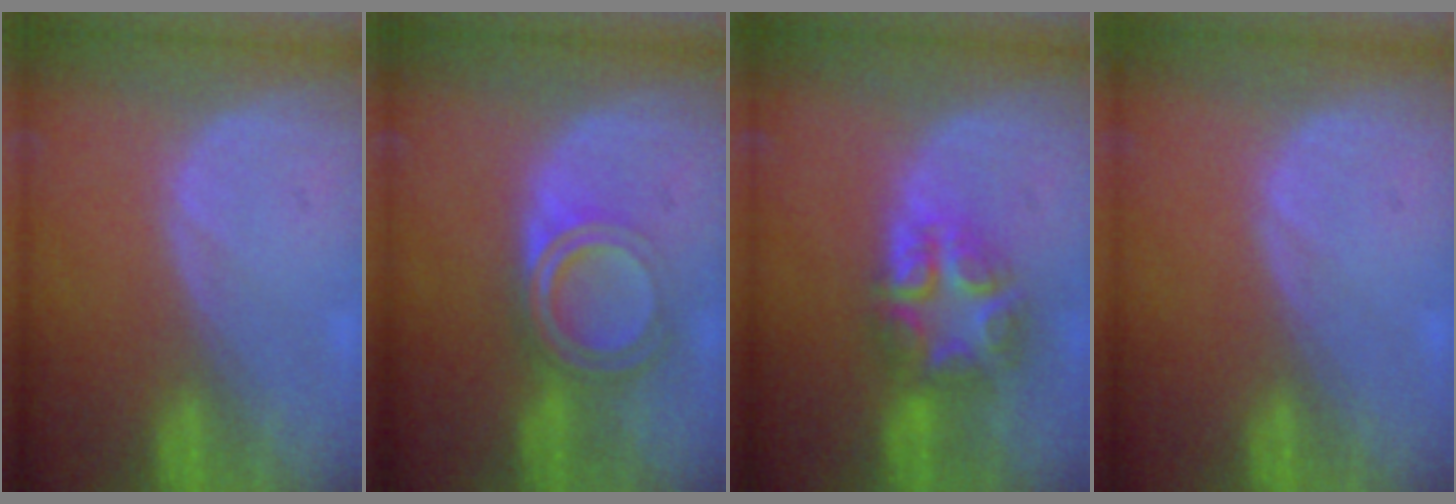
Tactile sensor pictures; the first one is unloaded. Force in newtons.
{"total": 6.2, "press": 5.3, "slide": 3.3}
{"total": 7.7, "press": 6.7, "slide": 3.7}
{"total": 0.0}